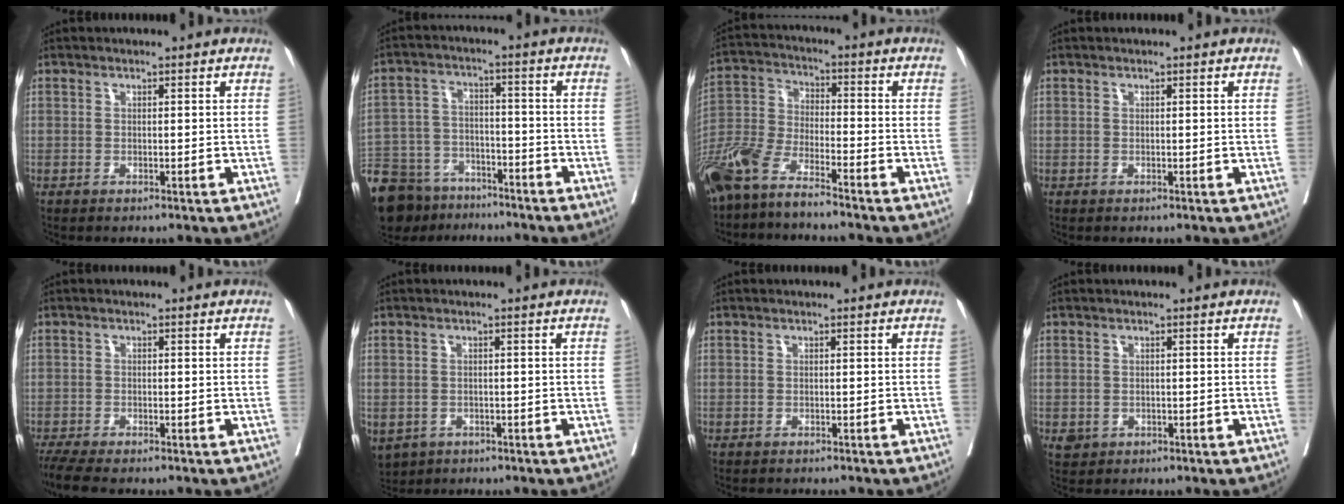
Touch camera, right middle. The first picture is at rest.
{"total": 18.8, "force": [-15.0, 8.9, 7.2], "torque": [-0.192, -0.011, -0.240]}
{"total": 10.6, "force": [-8.5, 2.0, 6.0], "torque": [-0.137, -0.013, -0.172]}
{"total": 0.0}
{"total": 5.2, "force": [-4.4, 0.6, 2.8], "torque": [-0.048, -0.016, -0.077]}
{"total": 8.3, "force": [-4.0, 6.7, 3.0], "torque": [-0.089, -0.007, -0.053]}
{"total": 1.8, "force": [-1.7, 0.4, 0.5], "torque": [-0.019, -0.005, -0.021]}
{"total": 1.7, "force": [-0.5, 1.5, 0.6], "torque": [-0.009, 0.002, 0.001]}